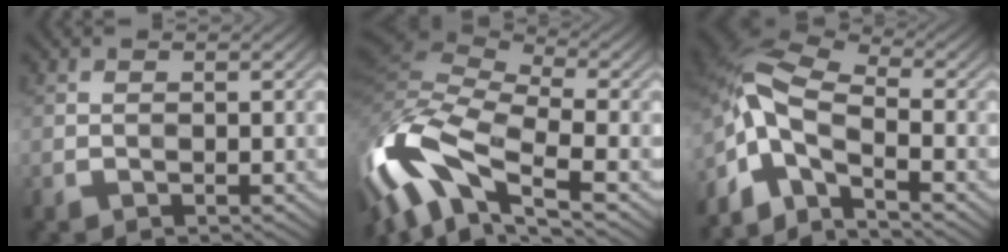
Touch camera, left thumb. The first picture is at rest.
{"total": 15.7, "force": [-5.7, 6.7, 13.1], "torque": [-0.326, 0.003, -0.113]}
{"total": 9.3, "force": [-4.3, 3.7, 7.3], "torque": [-0.149, 0.000, -0.106]}